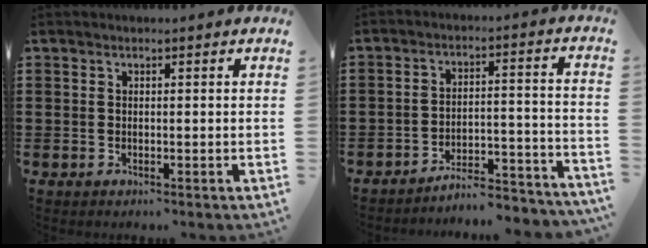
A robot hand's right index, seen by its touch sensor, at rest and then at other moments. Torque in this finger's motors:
{"motor_torque": [-1.07, 1.06, -0.83, 0.05]}